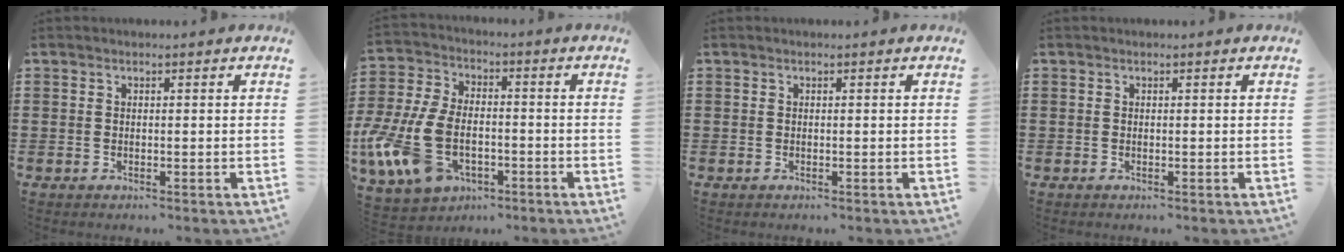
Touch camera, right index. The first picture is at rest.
{"total": 12.7, "force": [-4.4, 7.7, 9.1], "torque": [-0.233, 0.000, -0.085]}
{"total": 0.0}
{"total": 0.0}